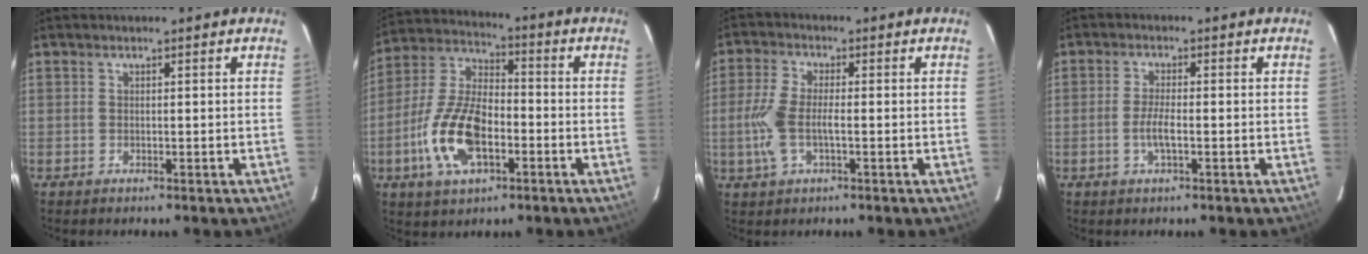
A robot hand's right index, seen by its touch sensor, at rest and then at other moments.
{"total": 15.1, "force": [-5.1, 7.3, 12.2], "torque": [-0.261, 0.004, -0.095]}
{"total": 7.2, "force": [-1.5, 2.9, 6.5], "torque": [-0.147, 0.000, -0.029]}
{"total": 3.4, "force": [-1.1, 0.6, 3.2], "torque": [-0.064, -0.004, -0.021]}